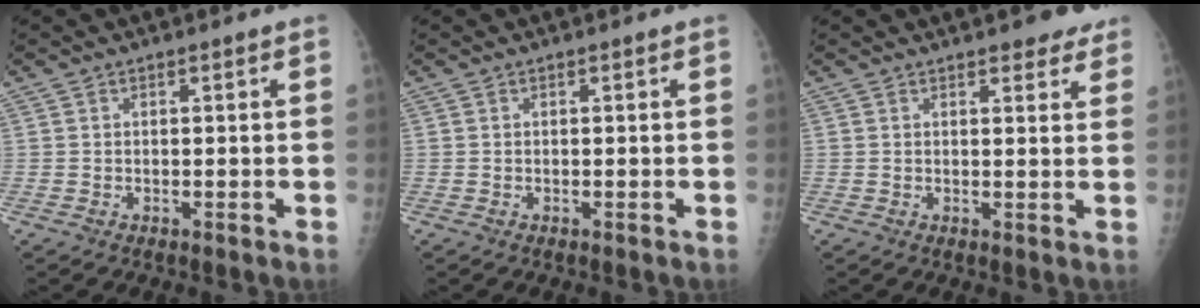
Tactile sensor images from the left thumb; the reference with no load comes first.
{"total": 0.0}
{"total": 4.9, "force": [3.7, 1.7, 2.7], "torque": [-0.009, -0.011, 0.042]}